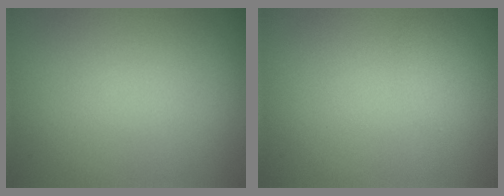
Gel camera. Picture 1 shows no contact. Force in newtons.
{"total": 0.8, "press": 0.8, "slide": 0.0}